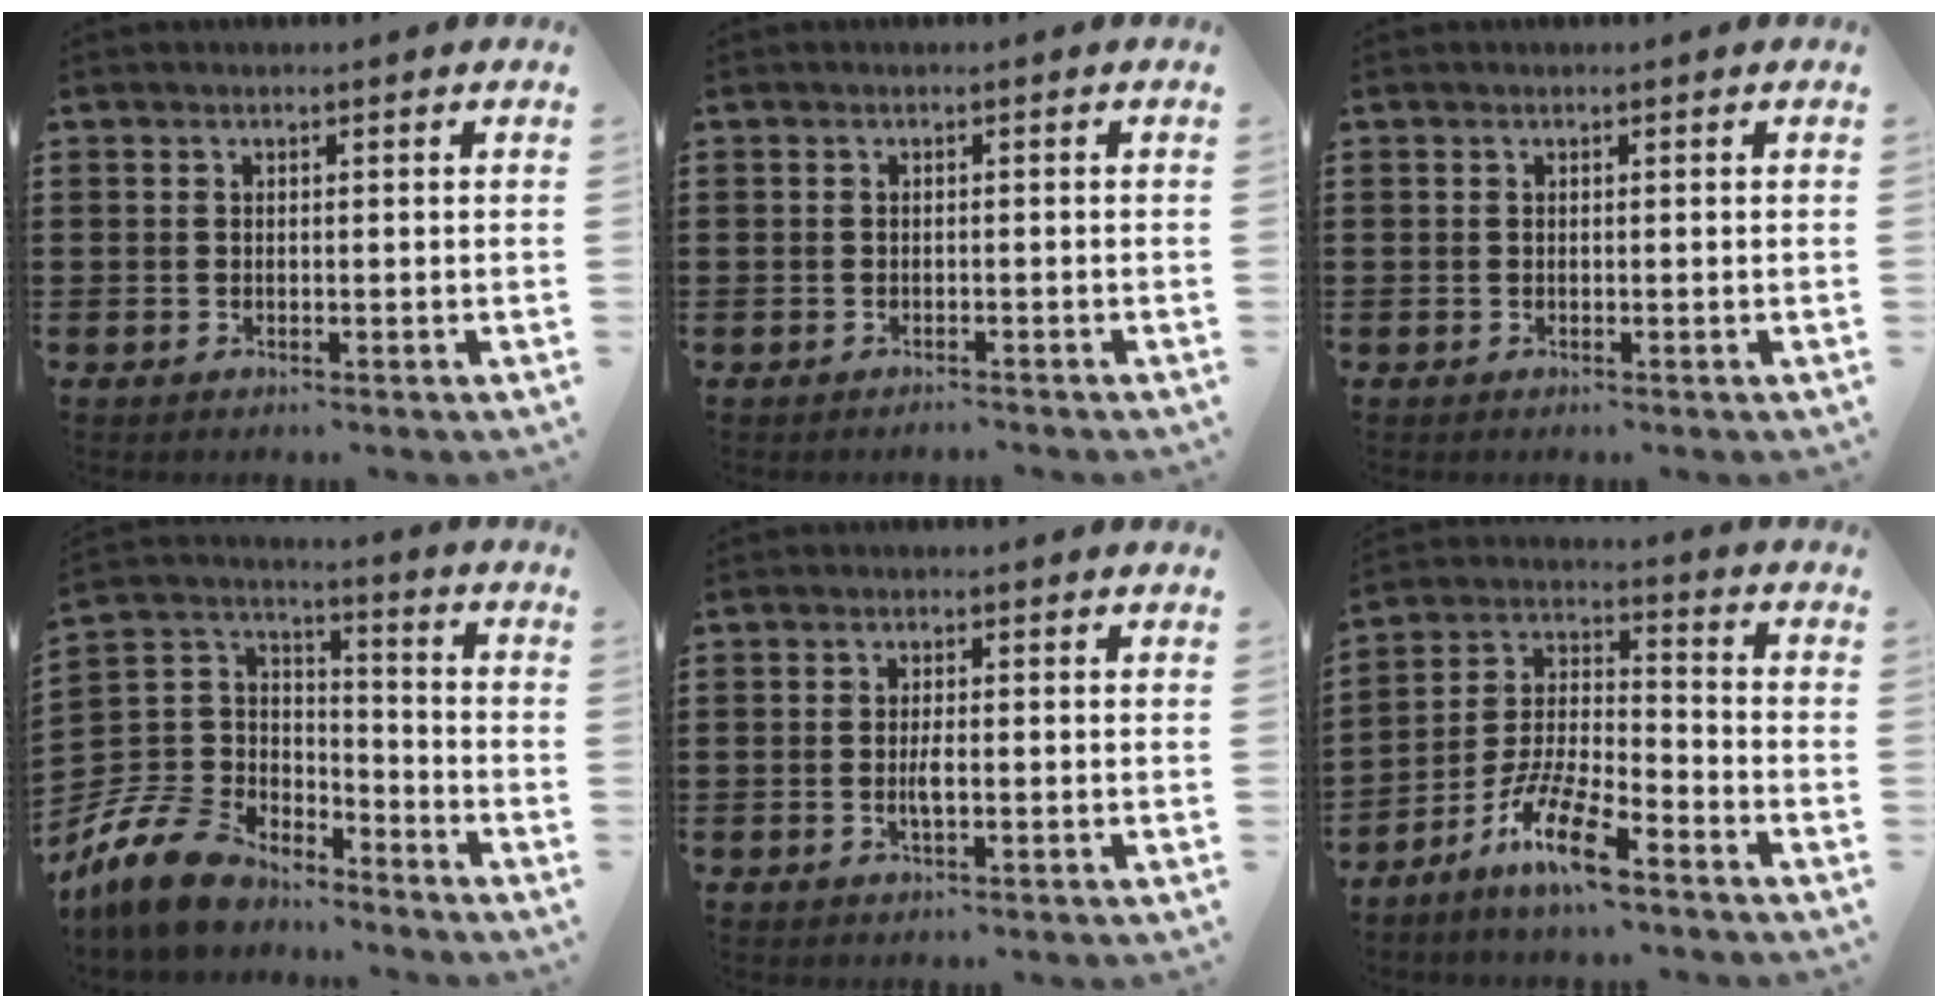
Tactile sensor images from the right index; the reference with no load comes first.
{"total": 0.8, "force": [-0.8, 0.0, 0.0], "torque": [-0.001, 0.000, -0.017]}
{"total": 0.0}
{"total": 11.2, "force": [-9.3, 5.4, 3.1], "torque": [-0.110, 0.022, -0.189]}
{"total": 2.4, "force": [-0.5, 0.7, 2.3], "torque": [-0.049, -0.003, -0.011]}
{"total": 10.6, "force": [-7.6, 2.4, 7.1], "torque": [-0.156, 0.007, -0.146]}